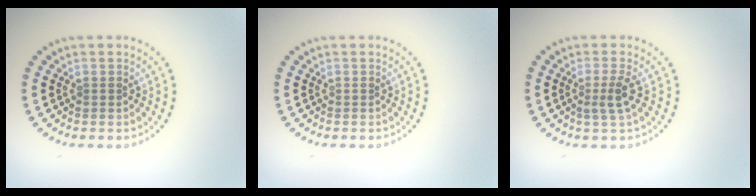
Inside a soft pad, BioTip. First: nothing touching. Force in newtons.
{"total": 0.0}
{"total": 1.9, "press": 1.5, "slide": 1.2}